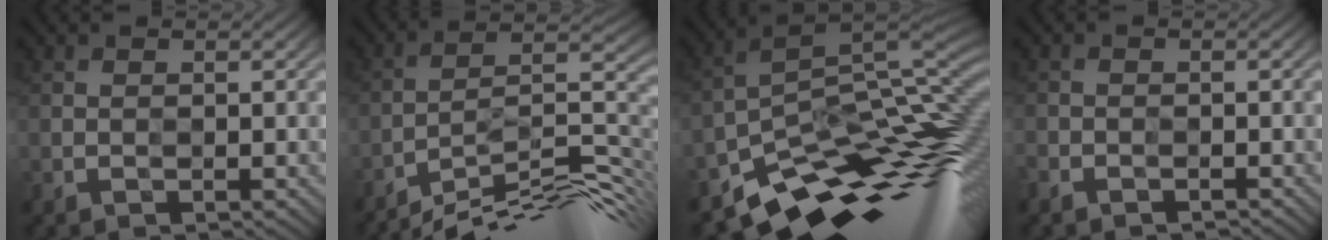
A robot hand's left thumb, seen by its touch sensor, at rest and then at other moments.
{"total": 13.0, "force": [-10.8, 1.5, 7.1], "torque": [-0.108, 0.013, -0.183]}
{"total": 13.5, "force": [-7.6, 5.9, 9.4], "torque": [-0.159, -0.014, -0.131]}
{"total": 1.6, "force": [-1.6, 0.4, -0.2], "torque": [0.000, -0.005, -0.038]}